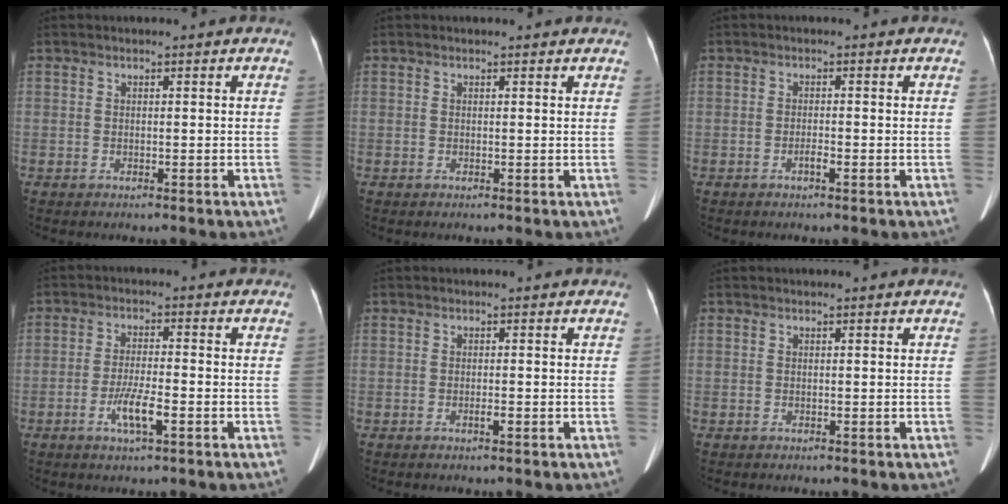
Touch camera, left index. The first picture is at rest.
{"total": 1.6, "force": [1.6, 0.2, 0.3], "torque": [-0.011, 0.005, 0.012]}
{"total": 1.0, "force": [-0.6, 0.1, 0.8], "torque": [-0.015, 0.001, -0.011]}
{"total": 4.9, "force": [-2.0, 0.6, 4.4], "torque": [-0.088, -0.005, -0.038]}
{"total": 0.7, "force": [-0.1, 0.0, 0.7], "torque": [-0.011, 0.000, -0.003]}
{"total": 0.9, "force": [0.9, 0.0, 0.3], "torque": [-0.009, 0.004, 0.011]}